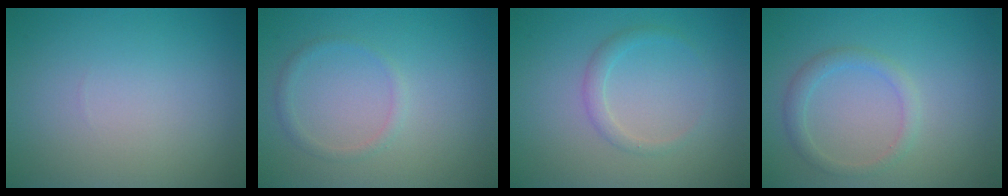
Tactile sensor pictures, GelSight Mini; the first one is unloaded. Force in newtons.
{"total": 1.1, "press": 1.1, "slide": 0.0}
{"total": 1.4, "press": 1.4, "slide": 0.2}
{"total": 1.8, "press": 1.8, "slide": 0.2}